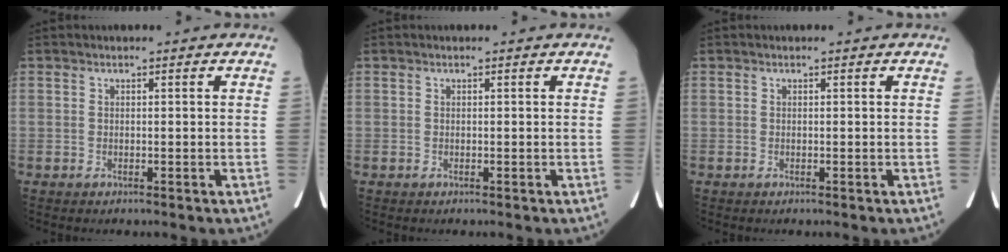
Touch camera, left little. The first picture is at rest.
{"total": 0.0}
{"total": 0.0}